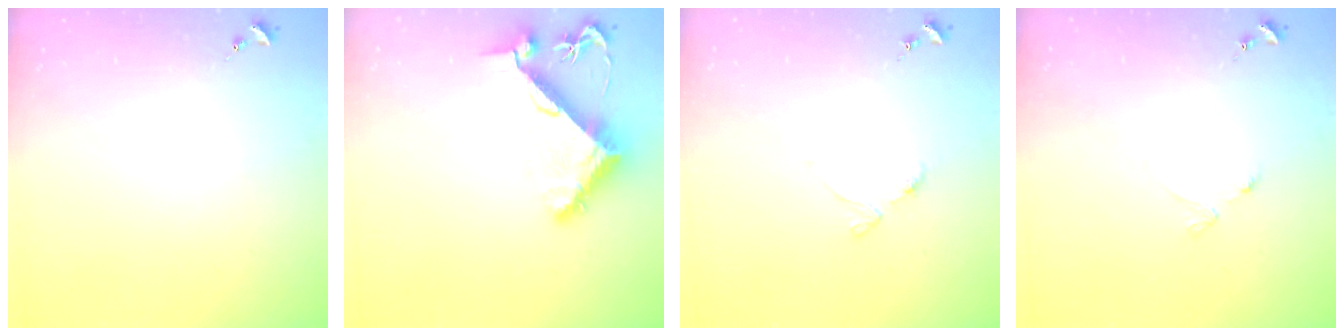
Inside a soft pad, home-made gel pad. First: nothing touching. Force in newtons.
{"total": 9.3, "press": 9.2, "slide": 1.5}
{"total": 4.0, "press": 3.9, "slide": 0.4}
{"total": 2.5, "press": 2.4, "slide": 0.4}